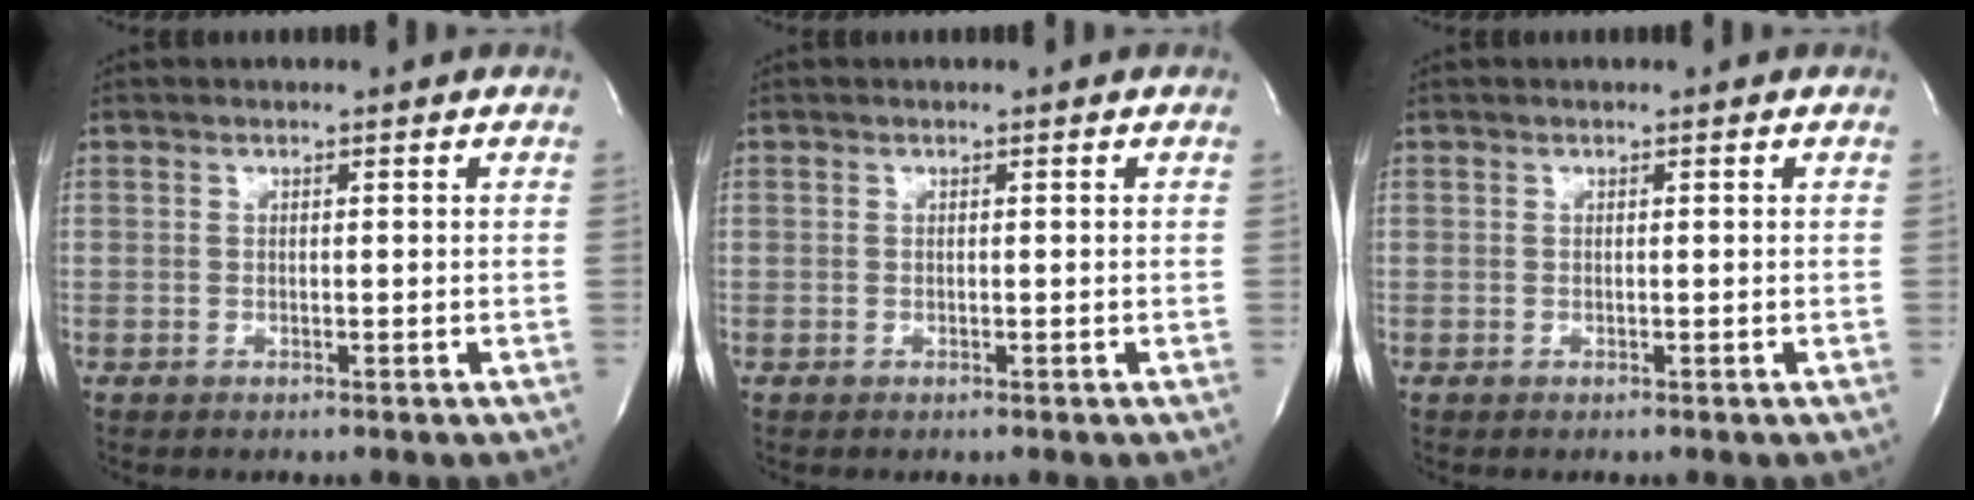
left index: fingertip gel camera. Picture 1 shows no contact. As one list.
[{"total": 0.0}, {"total": 0.0}]